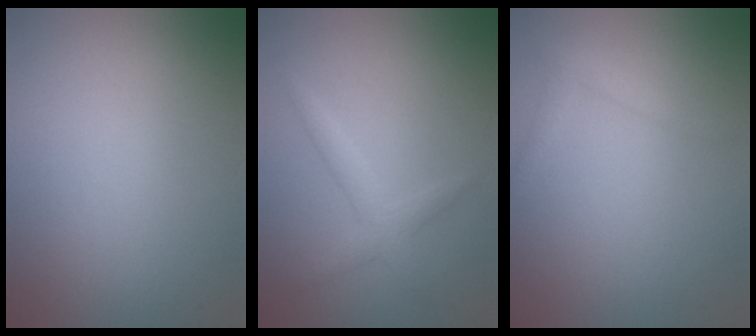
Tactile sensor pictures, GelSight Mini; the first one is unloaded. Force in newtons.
{"total": 1.8, "press": 1.8, "slide": 0.1}
{"total": 1.2, "press": 1.2, "slide": 0.1}